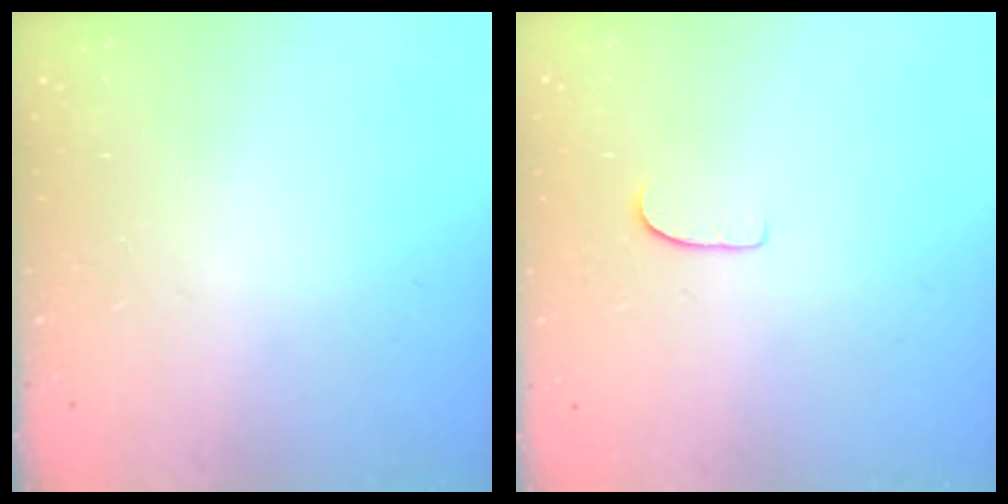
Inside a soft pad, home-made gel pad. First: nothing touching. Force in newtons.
{"total": 5.2, "press": 5.2, "slide": 0.4}